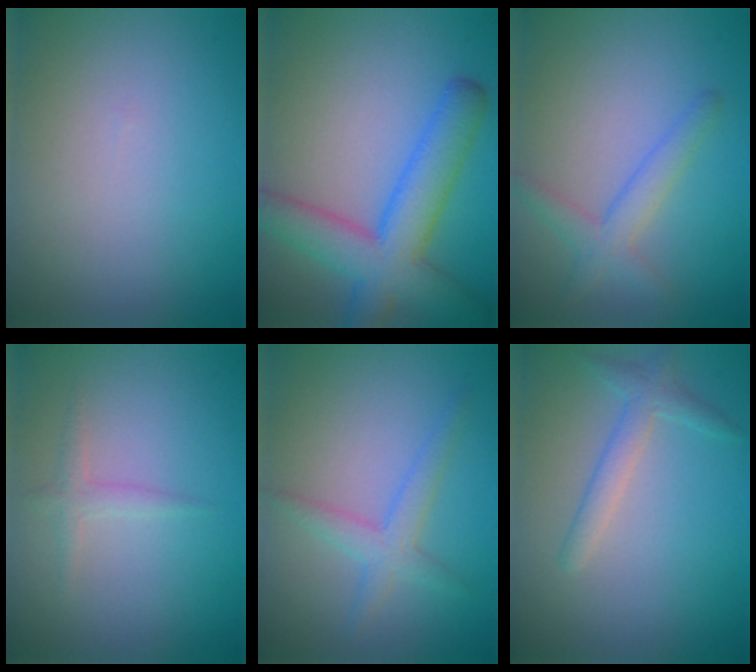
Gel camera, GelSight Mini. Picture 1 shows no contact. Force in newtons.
{"total": 7.2, "press": 7.2, "slide": 0.3}
{"total": 2.7, "press": 2.7, "slide": 0.1}
{"total": 1.3, "press": 1.3, "slide": 0.0}
{"total": 2.4, "press": 2.4, "slide": 0.1}
{"total": 2.1, "press": 2.1, "slide": 0.1}